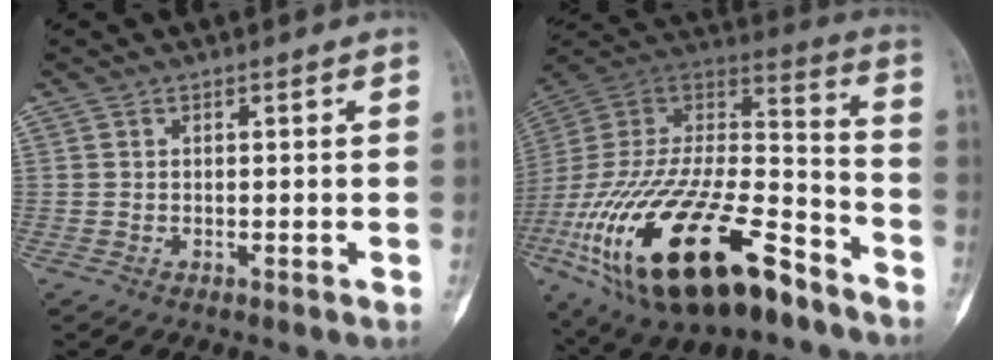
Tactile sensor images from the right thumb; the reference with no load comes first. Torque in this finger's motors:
{"motor_torque": [0.75, 0.63, 2.53, -0.25, 0.28]}